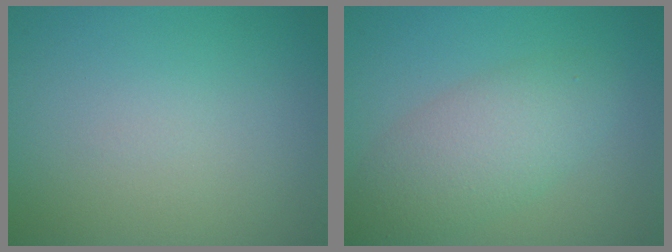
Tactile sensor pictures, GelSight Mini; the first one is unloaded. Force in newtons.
{"total": 4.4, "press": 4.4, "slide": 0.2}